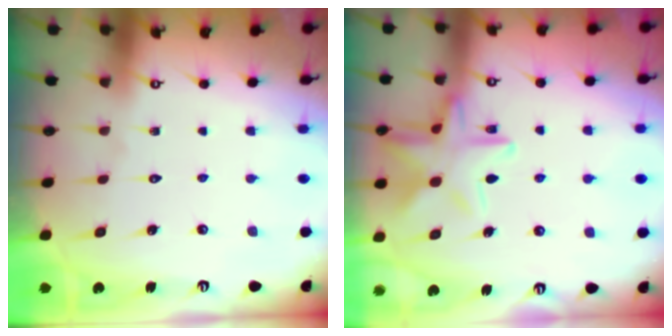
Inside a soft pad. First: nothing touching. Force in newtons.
{"total": 15.7, "press": 15.7, "slide": 1.0}